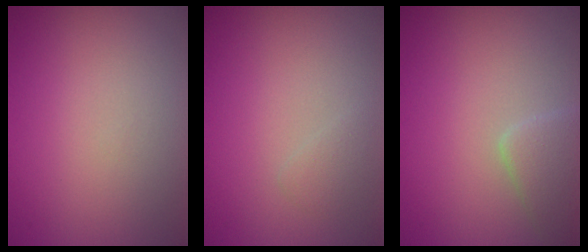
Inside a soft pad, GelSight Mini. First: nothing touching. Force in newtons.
{"total": 0.8, "press": 0.8, "slide": 0.0}
{"total": 2.4, "press": 2.4, "slide": 0.1}